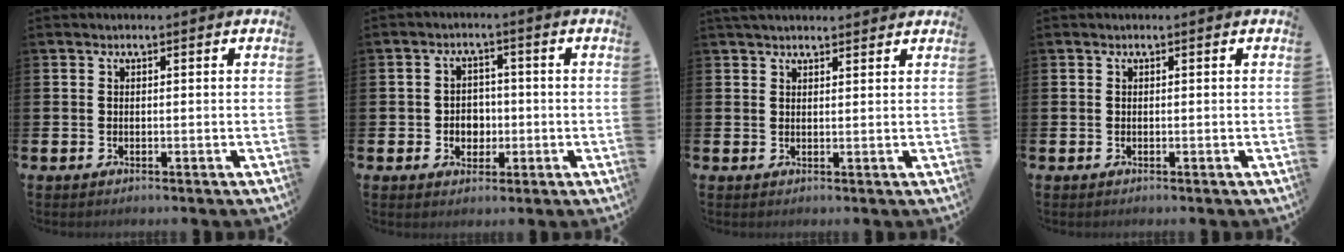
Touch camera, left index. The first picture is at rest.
{"total": 3.2, "force": [-0.4, 2.9, 1.3], "torque": [-0.022, 0.001, -0.017]}
{"total": 2.3, "force": [2.2, 0.5, 0.4], "torque": [0.000, -0.007, 0.038]}
{"total": 0.0}